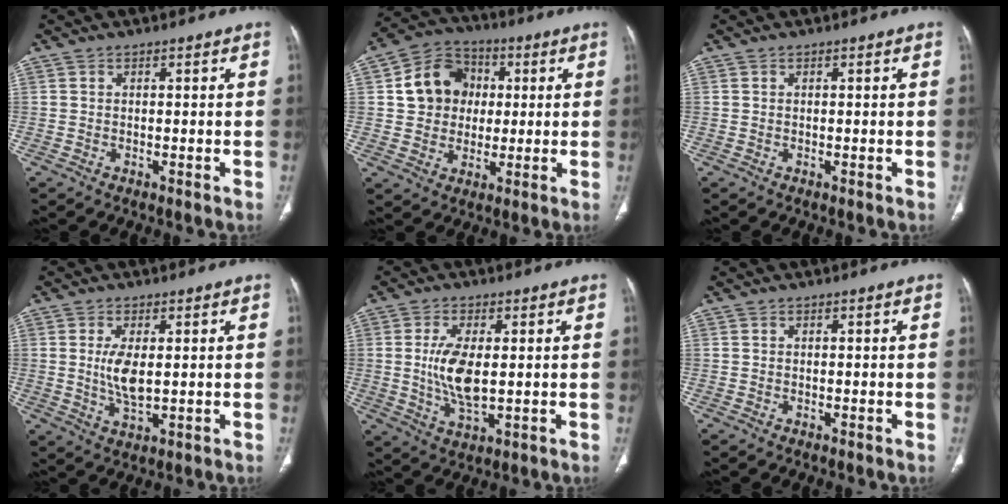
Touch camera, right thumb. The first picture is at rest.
{"total": 12.0, "force": [1.9, 10.5, 5.7], "torque": [-0.066, 0.013, 0.027]}
{"total": 0.0}
{"total": 5.8, "force": [0.6, 2.4, 5.2], "torque": [-0.107, -0.014, 0.018]}
{"total": 8.5, "force": [0.5, 3.6, 7.6], "torque": [-0.157, -0.014, 0.016]}
{"total": 0.0}